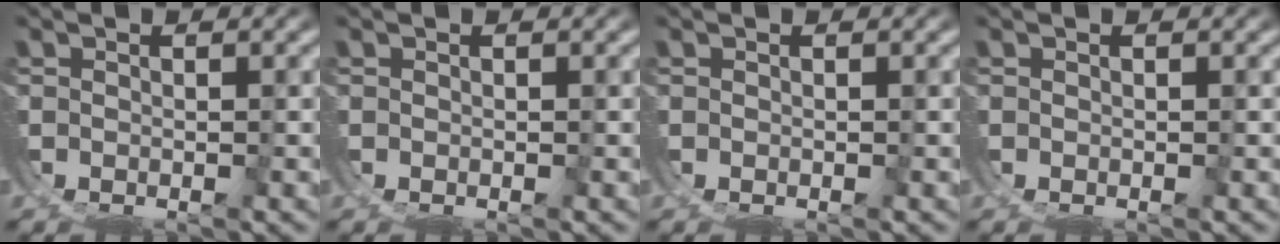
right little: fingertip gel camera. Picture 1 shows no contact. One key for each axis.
{"total": 0.0}
{"total": 0.0}
{"total": 0.0}